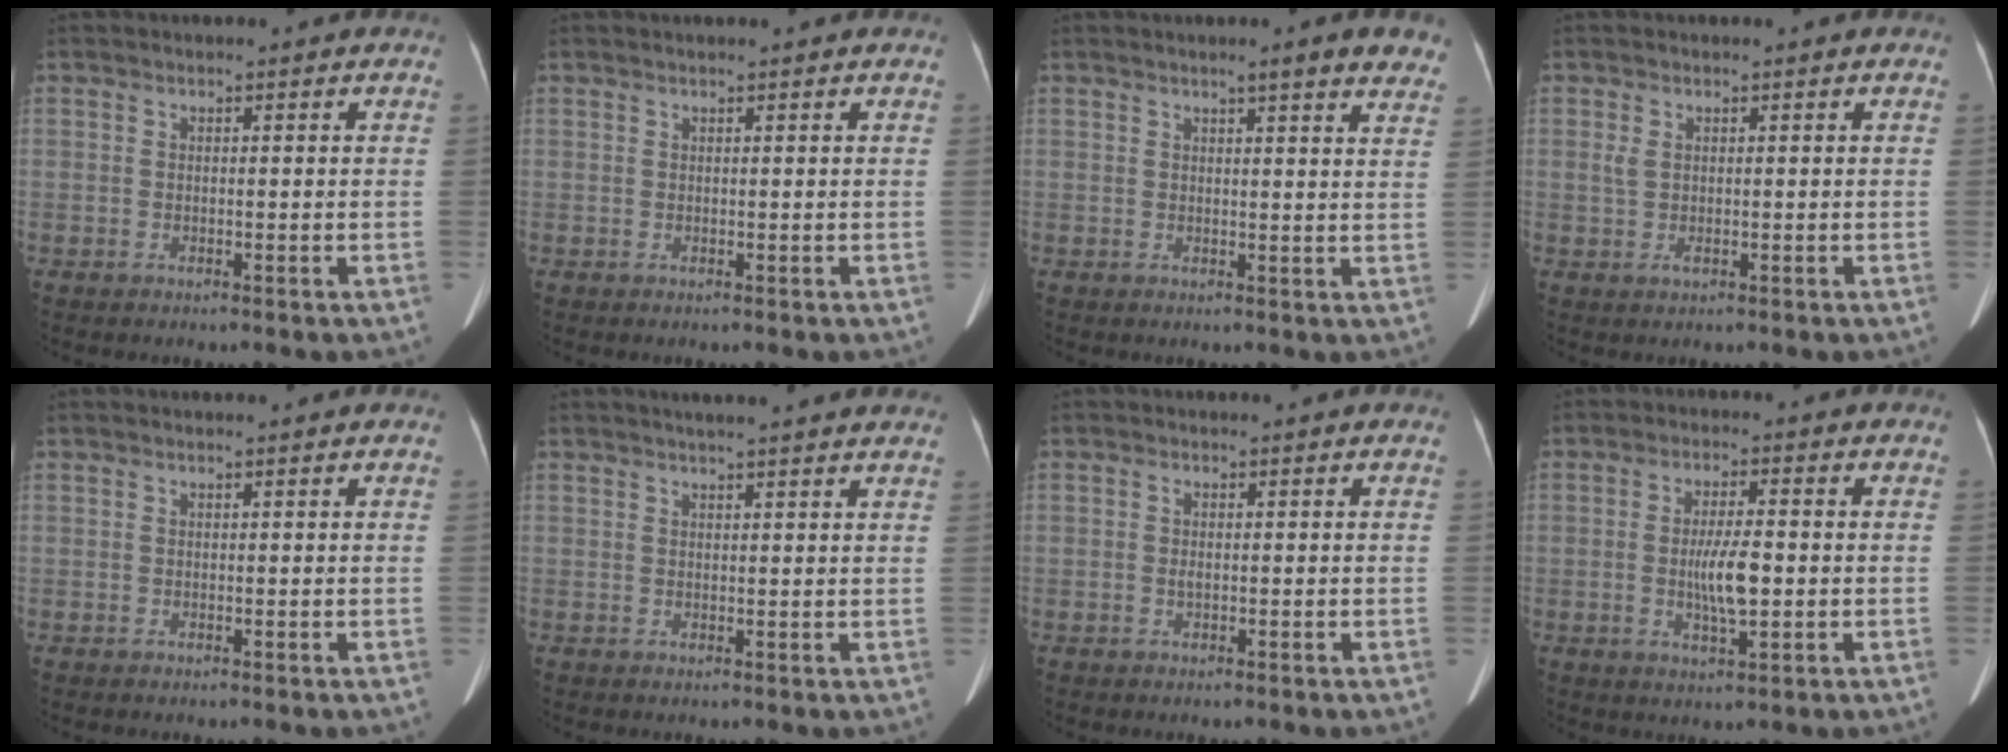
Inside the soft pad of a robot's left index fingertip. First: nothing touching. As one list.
[{"total": 1.2, "force": [1.1, 0.0, 0.6], "torque": [-0.009, 0.017, 0.016]}, {"total": 7.4, "force": [5.9, 0.7, 4.5], "torque": [-0.039, 0.002, 0.055]}, {"total": 1.7, "force": [0.2, 1.0, 1.3], "torque": [-0.033, -0.003, 0.010]}, {"total": 0.6, "force": [0.6, 0.0, 0.2], "torque": [-0.009, 0.005, 0.008]}, {"total": 9.9, "force": [8.8, 0.6, 4.5], "torque": [-0.057, 0.020, 0.092]}, {"total": 0.8, "force": [0.0, 0.4, 0.6], "torque": [-0.016, 0.001, 0.005]}, {"total": 5.8, "force": [-0.6, 1.1, 5.7], "torque": [-0.111, -0.003, -0.008]}]